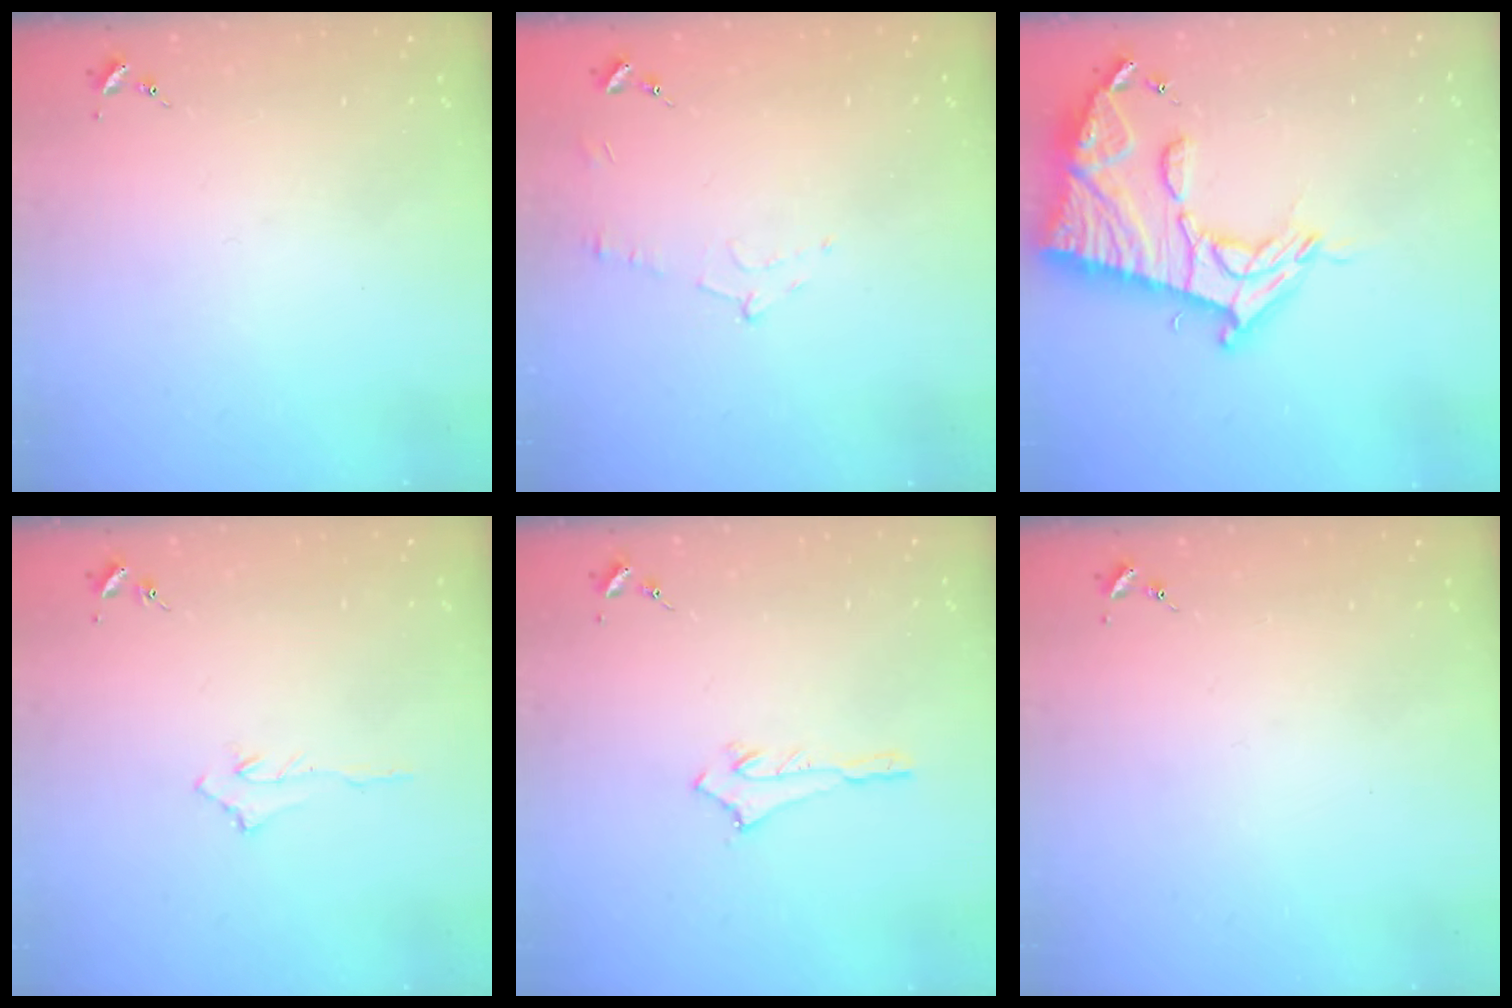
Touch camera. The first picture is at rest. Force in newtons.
{"total": 5.4, "press": 5.4, "slide": 0.7}
{"total": 19.3, "press": 19.3, "slide": 1.6}
{"total": 2.9, "press": 2.9, "slide": 0.4}
{"total": 2.9, "press": 2.9, "slide": 0.2}
{"total": 0.0}